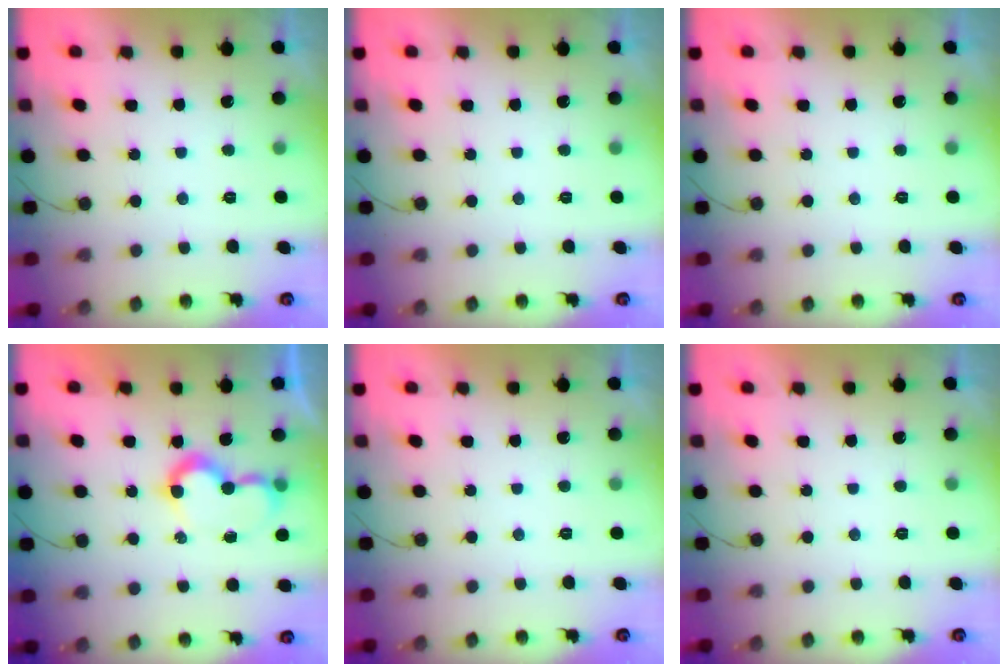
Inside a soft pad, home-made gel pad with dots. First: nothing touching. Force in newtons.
{"total": 0.0}
{"total": 0.0}
{"total": 8.2, "press": 8.1, "slide": 0.7}
{"total": 2.0, "press": 2.0, "slide": 0.1}
{"total": 1.7, "press": 1.7, "slide": 0.1}